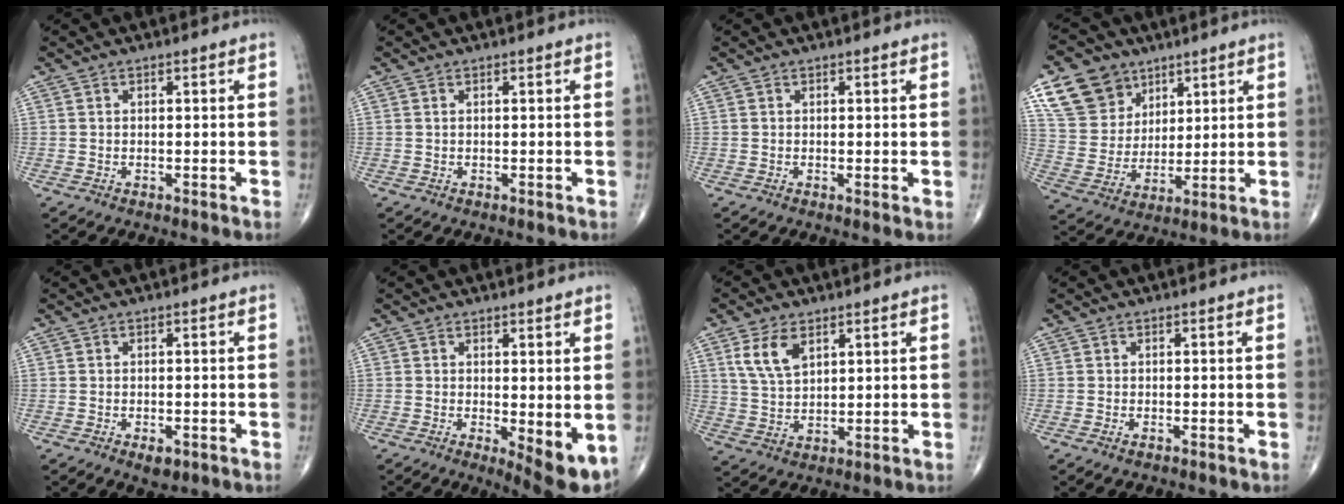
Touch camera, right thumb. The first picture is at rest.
{"total": 0.0}
{"total": 1.0, "force": [0.2, 0.3, 0.9], "torque": [-0.016, -0.005, 0.001]}
{"total": 13.8, "force": [7.9, 10.4, 4.6], "torque": [-0.062, -0.024, 0.157]}
{"total": 2.7, "force": [-1.2, 1.4, 1.9], "torque": [-0.025, 0.000, -0.014]}
{"total": 7.1, "force": [-1.0, 2.4, 6.6], "torque": [-0.088, -0.021, -0.009]}
{"total": 7.2, "force": [3.4, 3.8, 5.0], "torque": [-0.090, -0.013, 0.075]}
{"total": 0.7, "force": [-0.4, 0.3, 0.5], "torque": [-0.011, 0.001, -0.006]}